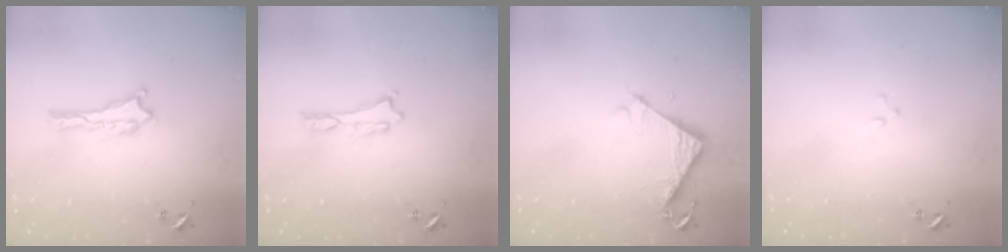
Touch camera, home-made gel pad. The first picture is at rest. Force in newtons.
{"total": 0.0}
{"total": 4.9, "press": 4.9, "slide": 0.2}
{"total": 0.7, "press": 0.7, "slide": 0.2}